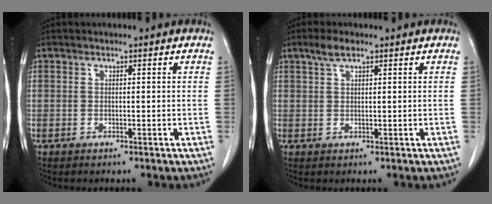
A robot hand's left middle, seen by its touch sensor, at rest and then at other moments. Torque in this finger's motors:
{"motor_torque": [0.70, -0.63, 0.00, 0.02]}